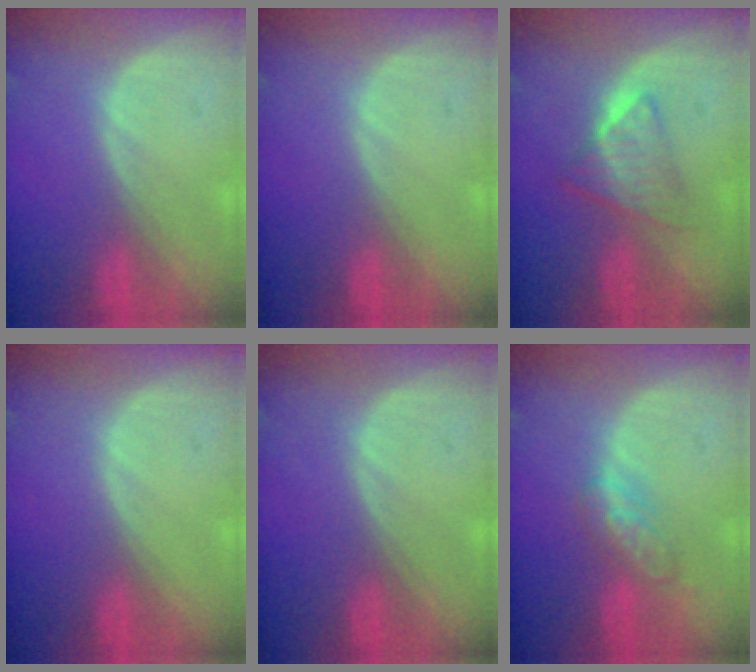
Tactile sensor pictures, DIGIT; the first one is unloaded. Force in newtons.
{"total": 0.0}
{"total": 6.1, "press": 5.2, "slide": 3.1}
{"total": 0.0}
{"total": 0.0}
{"total": 4.9, "press": 4.9, "slide": 0.5}